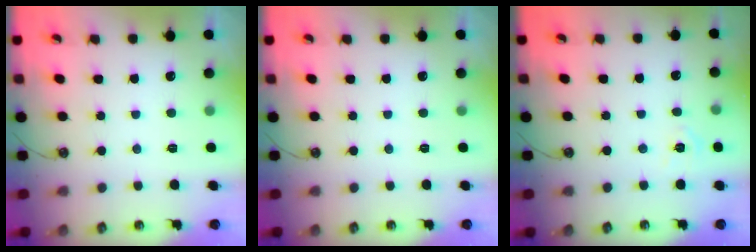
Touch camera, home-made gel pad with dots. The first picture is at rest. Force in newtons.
{"total": 0.0}
{"total": 5.1, "press": 5.0, "slide": 0.5}